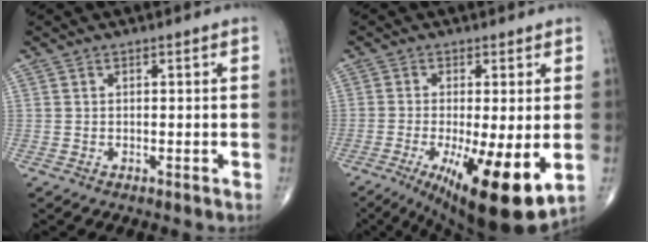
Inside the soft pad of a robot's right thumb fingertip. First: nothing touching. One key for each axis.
{"total": 15.8, "fx": -4.4, "fy": 4.0, "fz": 14.6, "tx": -0.213, "ty": -0.028, "tz": -0.056}